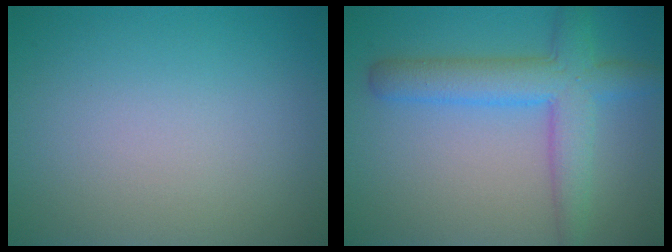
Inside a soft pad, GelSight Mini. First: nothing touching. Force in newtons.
{"total": 5.5, "press": 5.5, "slide": 0.2}